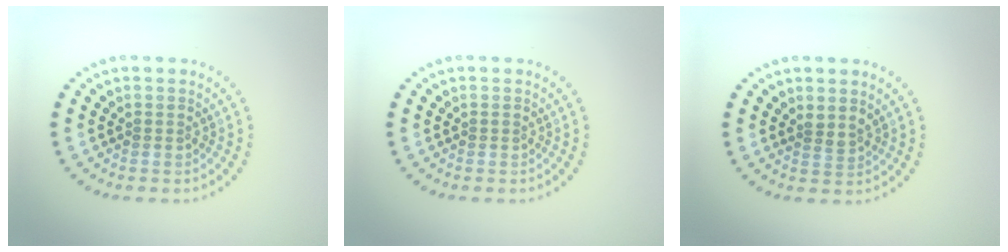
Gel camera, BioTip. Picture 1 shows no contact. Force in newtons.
{"total": 0.0}
{"total": 1.4, "press": 1.2, "slide": 0.8}